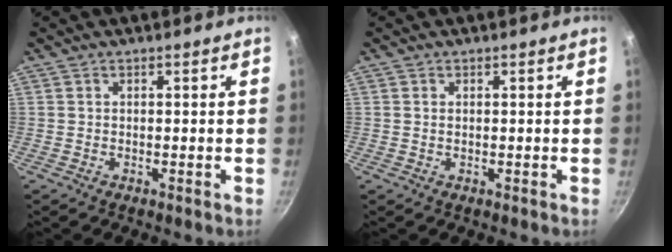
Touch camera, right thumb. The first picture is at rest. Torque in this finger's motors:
{"motor_torque": [-0.23, 0.30, -0.27, 0.14, -0.02]}